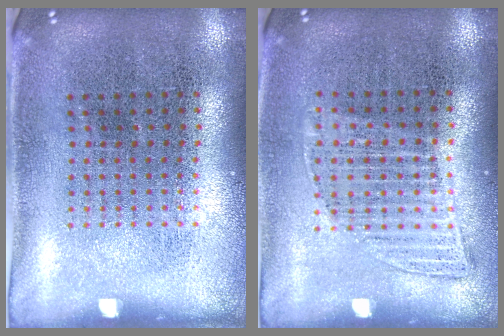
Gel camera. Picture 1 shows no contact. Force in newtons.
{"total": 1.2, "press": 1.0, "slide": 0.6}